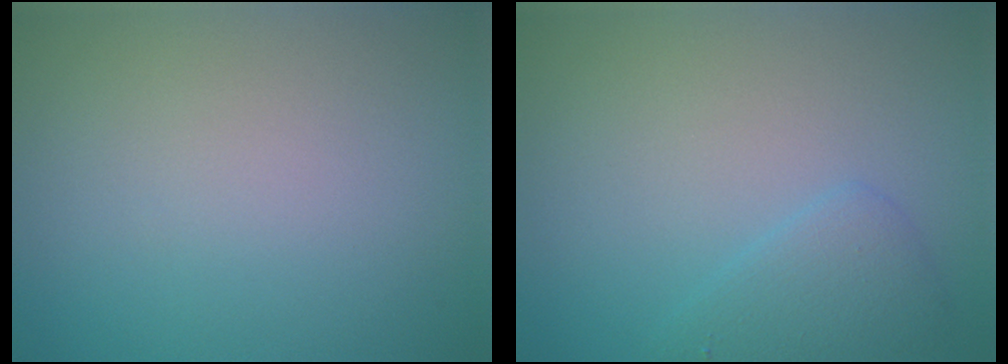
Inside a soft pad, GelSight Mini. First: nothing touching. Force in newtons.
{"total": 2.1, "press": 2.1, "slide": 0.0}